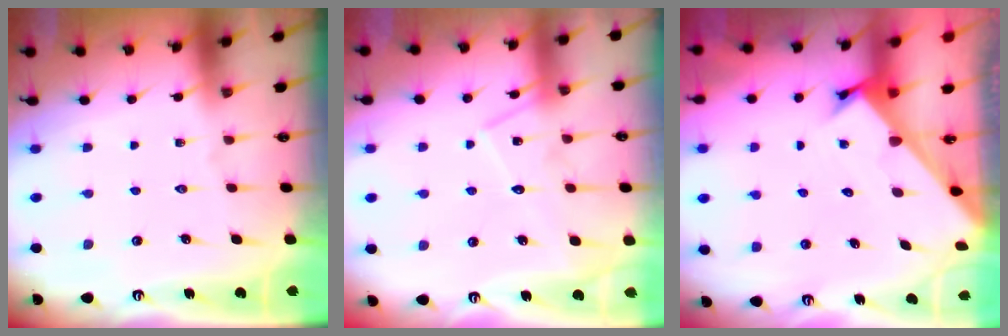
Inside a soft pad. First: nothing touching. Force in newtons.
{"total": 12.6, "press": 12.6, "slide": 0.7}
{"total": 2.4, "press": 2.4, "slide": 0.2}